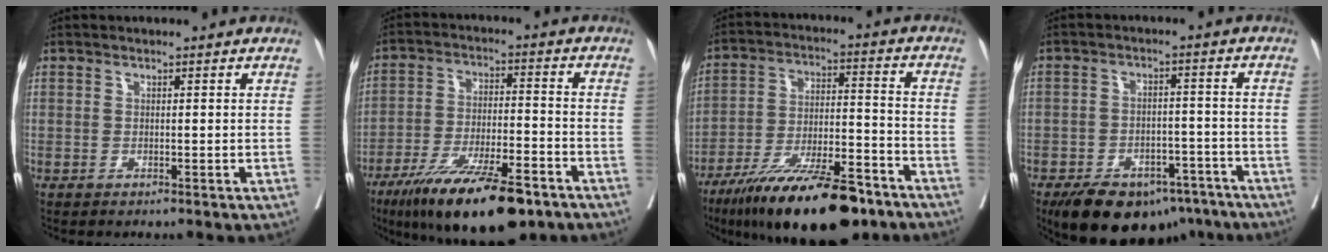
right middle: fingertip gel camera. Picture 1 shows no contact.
{"total": 17.4, "force": [-12.1, 4.0, 11.9], "torque": [-0.188, -0.021, -0.206]}
{"total": 19.4, "force": [-14.1, 4.5, 12.5], "torque": [-0.185, -0.007, -0.237]}
{"total": 15.4, "force": [-10.9, 7.8, 7.6], "torque": [-0.128, 0.006, -0.158]}